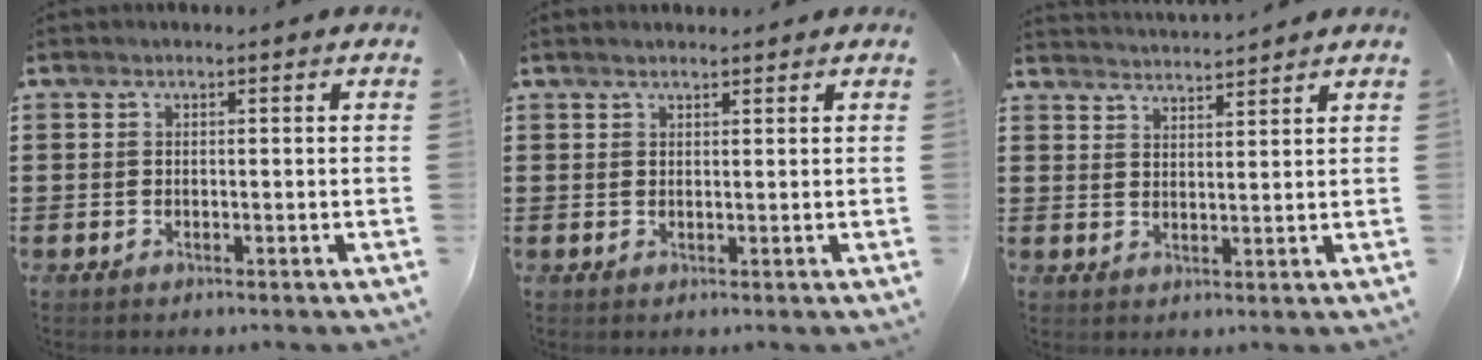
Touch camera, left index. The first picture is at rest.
{"total": 1.2, "force": [1.1, 0.1, 0.5], "torque": [-0.010, 0.001, 0.021]}
{"total": 2.9, "force": [2.8, -0.4, -0.3], "torque": [-0.004, -0.014, 0.052]}